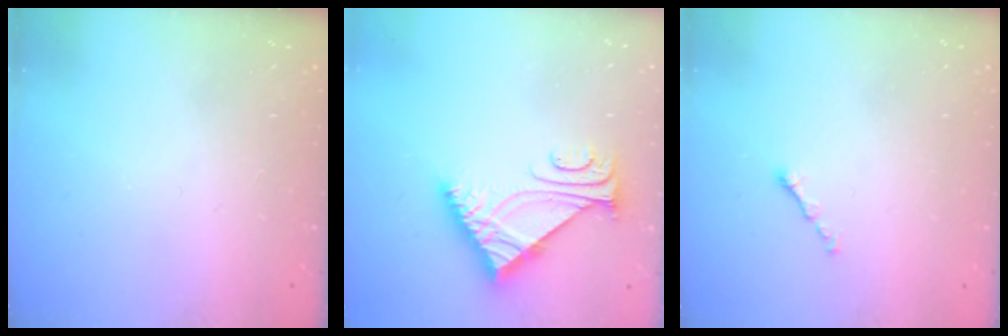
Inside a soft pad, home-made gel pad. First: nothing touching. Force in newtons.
{"total": 7.1, "press": 7.1, "slide": 0.2}
{"total": 0.8, "press": 0.6, "slide": 0.4}